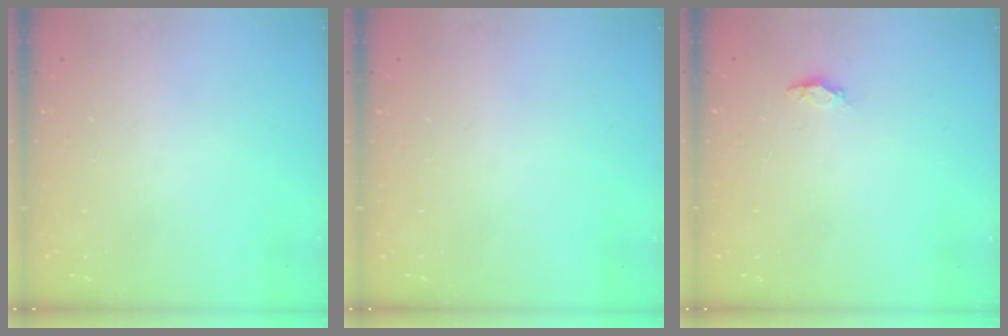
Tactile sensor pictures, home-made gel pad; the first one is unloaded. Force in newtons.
{"total": 0.0}
{"total": 1.2, "press": 1.1, "slide": 0.4}